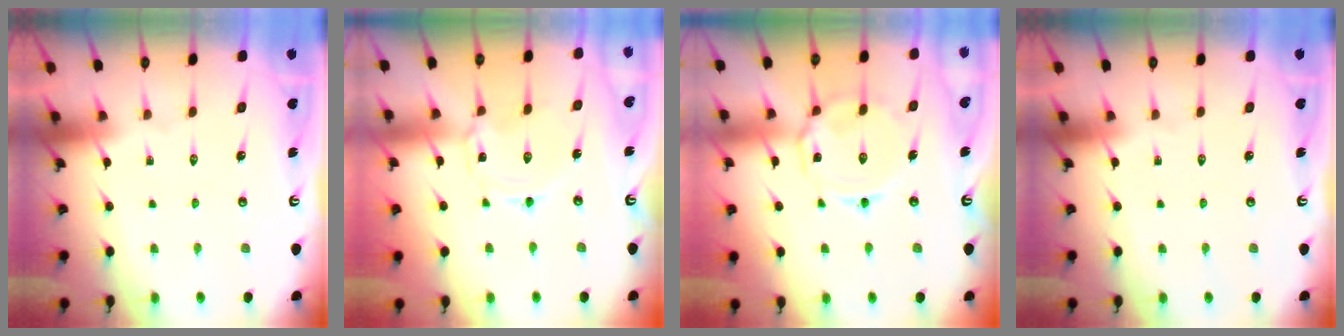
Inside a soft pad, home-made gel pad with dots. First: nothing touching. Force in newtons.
{"total": 1.7, "press": 1.7, "slide": 0.3}
{"total": 9.6, "press": 9.5, "slide": 0.7}
{"total": 0.0}